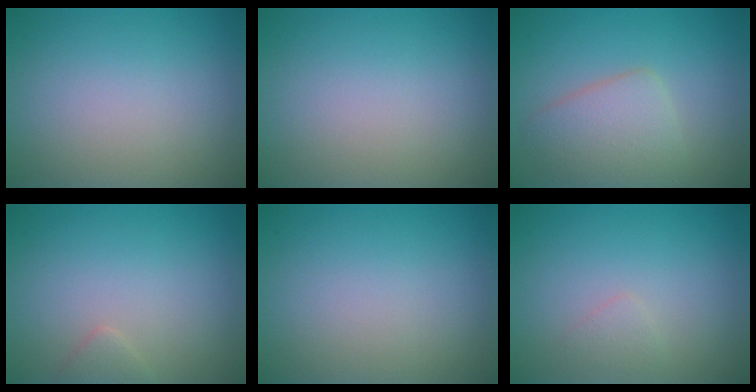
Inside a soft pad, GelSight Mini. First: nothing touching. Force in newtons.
{"total": 0.0}
{"total": 4.1, "press": 4.1, "slide": 0.1}
{"total": 0.9, "press": 0.9, "slide": 0.1}
{"total": 0.0}
{"total": 0.8, "press": 0.8, "slide": 0.0}